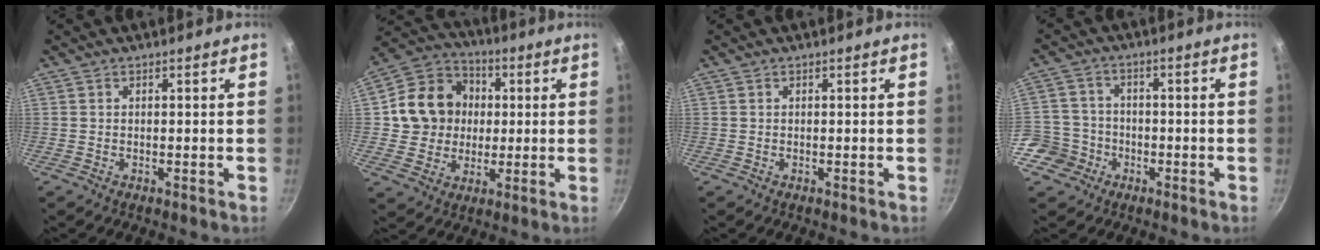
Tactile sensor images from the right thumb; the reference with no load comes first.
{"total": 14.2, "force": [1.4, 12.7, 6.1], "torque": [-0.078, 0.022, 0.019]}
{"total": 0.0}
{"total": 7.2, "force": [-3.4, 6.3, 1.1], "torque": [0.009, 0.039, -0.069]}